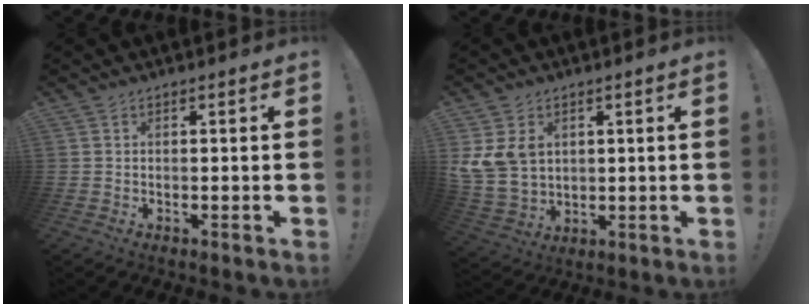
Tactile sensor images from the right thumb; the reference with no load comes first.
{"total": 9.4, "force": [3.4, 7.4, 4.8], "torque": [-0.095, -0.010, 0.073]}